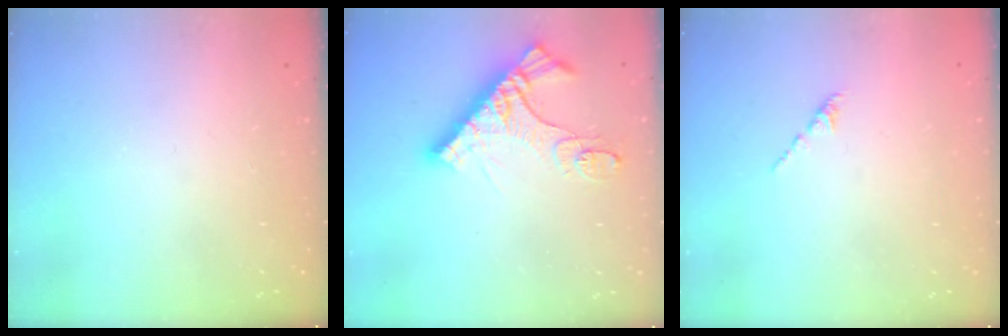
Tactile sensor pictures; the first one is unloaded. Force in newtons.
{"total": 12.3, "press": 12.2, "slide": 1.2}
{"total": 1.6, "press": 1.5, "slide": 0.6}